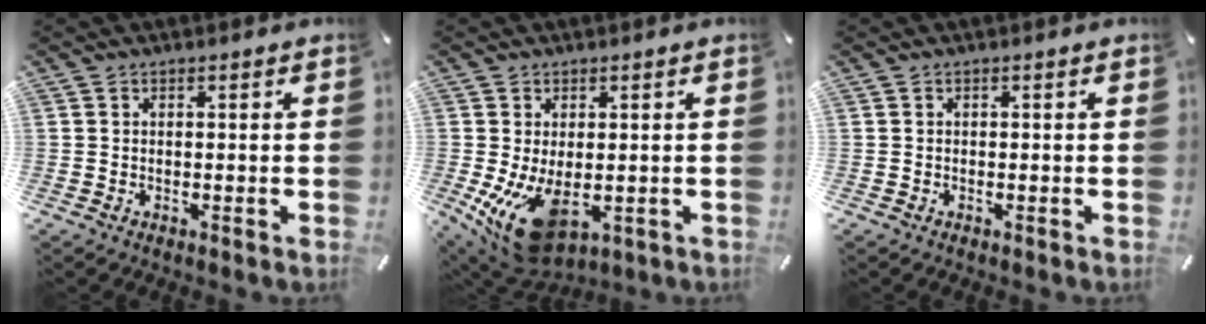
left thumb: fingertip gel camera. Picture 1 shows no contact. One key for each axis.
{"total": 12.0, "fx": -2.4, "fy": 6.5, "fz": 9.8, "tx": -0.184, "ty": -0.005, "tz": -0.032}
{"total": 0.0}